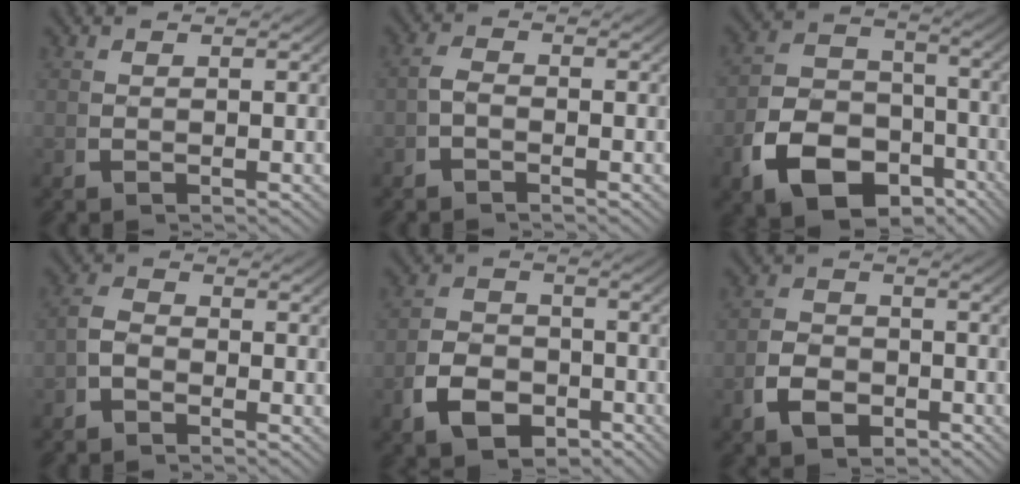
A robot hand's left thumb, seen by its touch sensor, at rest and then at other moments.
{"total": 1.4, "force": [-0.8, 0.8, 0.7], "torque": [-0.015, -0.005, -0.018]}
{"total": 12.3, "force": [-4.9, 9.3, 6.5], "torque": [-0.122, -0.043, -0.074]}
{"total": 2.3, "force": [-1.0, 1.7, 1.1], "torque": [-0.021, -0.008, -0.022]}
{"total": 6.1, "force": [-2.5, 4.5, 3.3], "torque": [-0.054, -0.024, -0.035]}
{"total": 3.9, "force": [-1.8, 2.8, 2.1], "torque": [-0.034, -0.015, -0.027]}